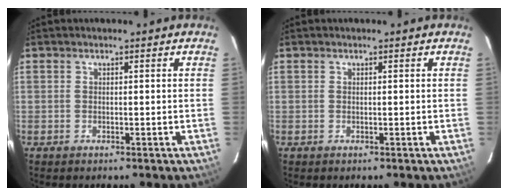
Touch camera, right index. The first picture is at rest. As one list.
[{"total": 0.0}]